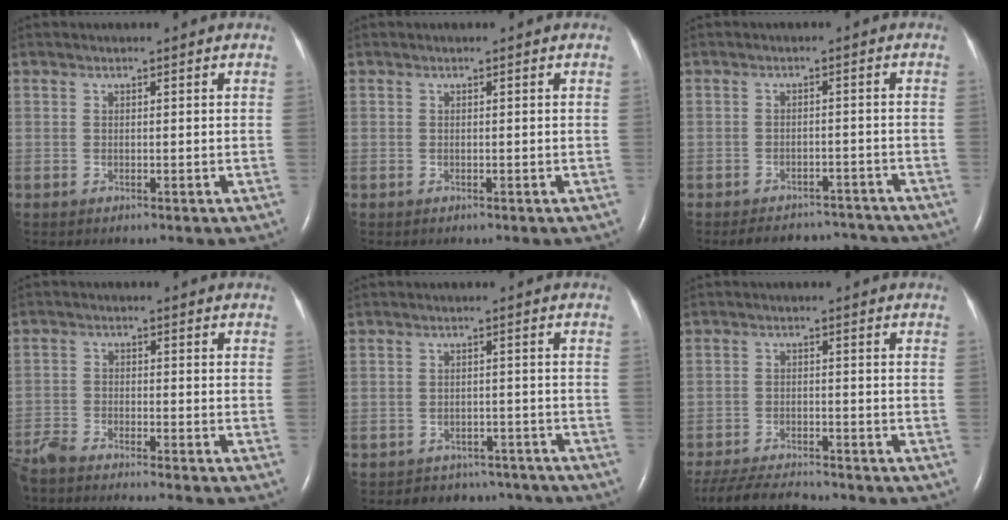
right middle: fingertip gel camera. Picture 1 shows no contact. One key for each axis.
{"total": 0.0}
{"total": 7.6, "fx": -7.2, "fy": 2.3, "fz": 0.7, "tx": -0.002, "ty": 0.013, "tz": -0.091}
{"total": 13.5, "fx": -12.4, "fy": 0.2, "fz": 5.4, "tx": -0.086, "ty": -0.018, "tz": -0.199}
{"total": 7.4, "fx": -6.6, "fy": 3.5, "fz": -0.3, "tx": 0.010, "ty": 0.022, "tz": -0.076}
{"total": 10.0, "fx": -9.3, "fy": 1.4, "fz": 3.5, "tx": -0.063, "ty": -0.014, "tz": -0.148}